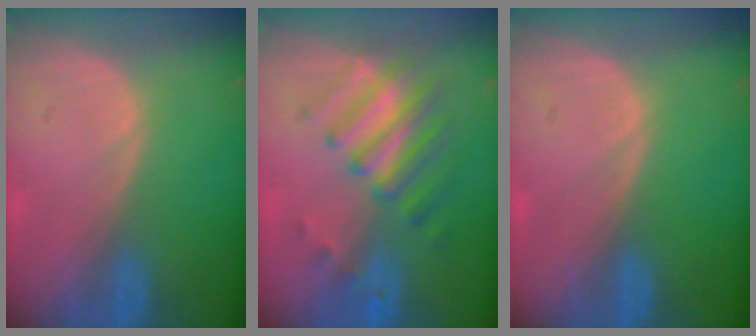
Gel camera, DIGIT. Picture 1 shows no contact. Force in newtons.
{"total": 7.8, "press": 7.0, "slide": 3.5}
{"total": 0.0}